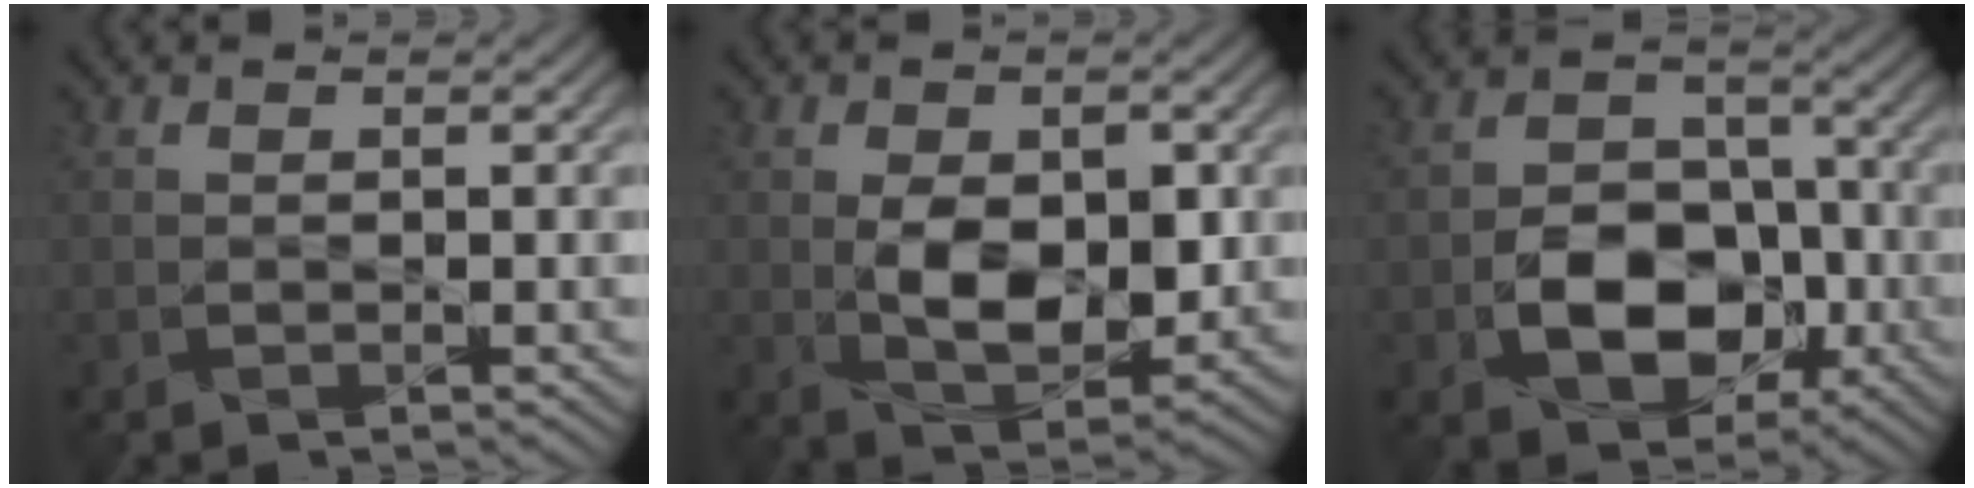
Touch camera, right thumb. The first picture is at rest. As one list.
[{"total": 7.7, "force": [-0.1, 4.5, 6.2], "torque": [-0.115, -0.011, 0.002]}, {"total": 9.5, "force": [-2.9, 6.7, 6.0], "torque": [-0.100, -0.007, -0.054]}]